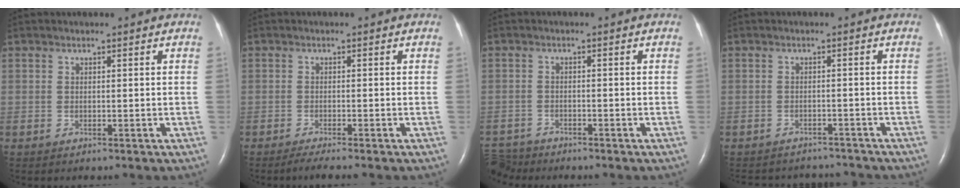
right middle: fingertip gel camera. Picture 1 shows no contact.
{"total": 2.8, "force": [-2.3, -0.4, 1.5], "torque": [-0.030, -0.006, -0.038]}
{"total": 4.9, "force": [-4.7, 1.5, 0.2], "torque": [-0.005, -0.012, -0.089]}
{"total": 9.3, "force": [-8.8, 2.7, 1.1], "torque": [-0.027, 0.014, -0.107]}